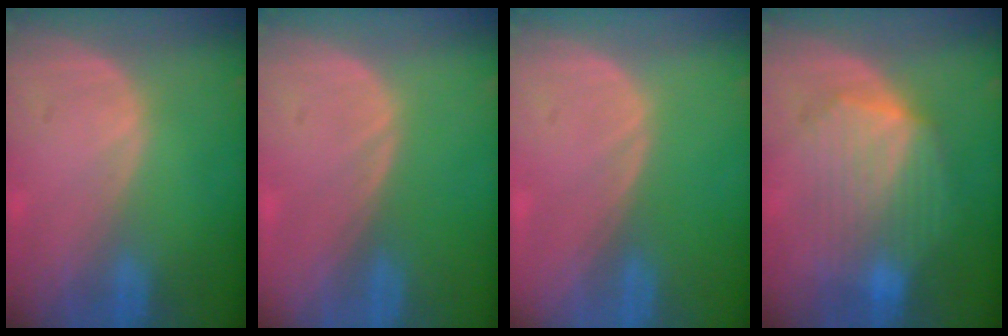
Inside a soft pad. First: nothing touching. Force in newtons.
{"total": 0.0}
{"total": 0.0}
{"total": 8.5, "press": 8.5, "slide": 0.3}